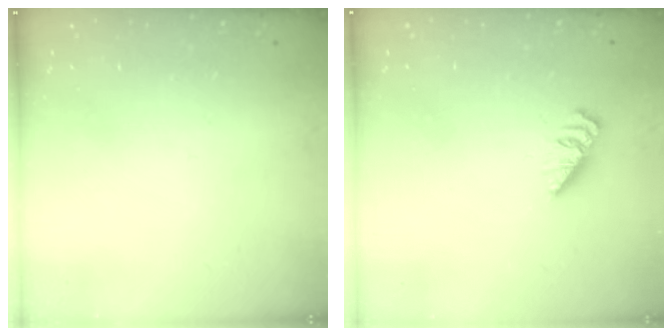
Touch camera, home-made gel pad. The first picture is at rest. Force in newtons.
{"total": 0.0}